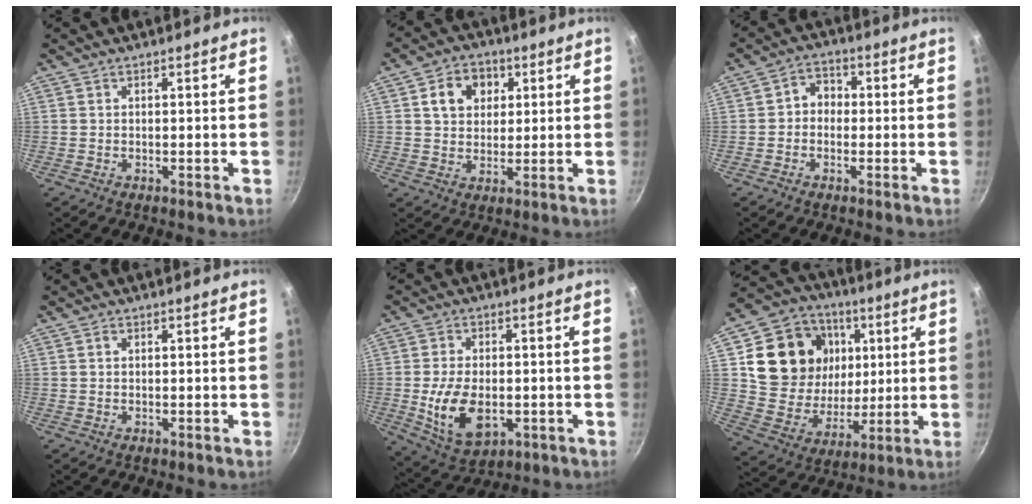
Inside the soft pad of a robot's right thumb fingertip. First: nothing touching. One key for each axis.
{"total": 8.3, "fx": 2.7, "fy": 6.6, "fz": 4.1, "tx": -0.037, "ty": 0.005, "tz": 0.036}
{"total": 4.6, "fx": -0.4, "fy": 3.9, "fz": 2.4, "tx": -0.013, "ty": 0.017, "tz": -0.018}
{"total": 0.6, "fx": 0.2, "fy": 0.5, "fz": 0.3, "tx": -0.005, "ty": 0.005, "tz": 0.004}
{"total": 12.0, "fx": -2.0, "fy": 7.2, "fz": 9.4, "tx": -0.165, "ty": -0.003, "tz": -0.024}
{"total": 20.5, "fx": 5.6, "fy": 16.9, "fz": 10.1, "tx": -0.161, "ty": -0.008, "tz": 0.105}